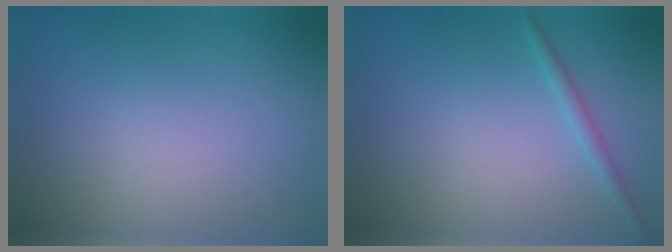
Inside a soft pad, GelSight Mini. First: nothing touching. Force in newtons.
{"total": 1.1, "press": 1.1, "slide": 0.1}